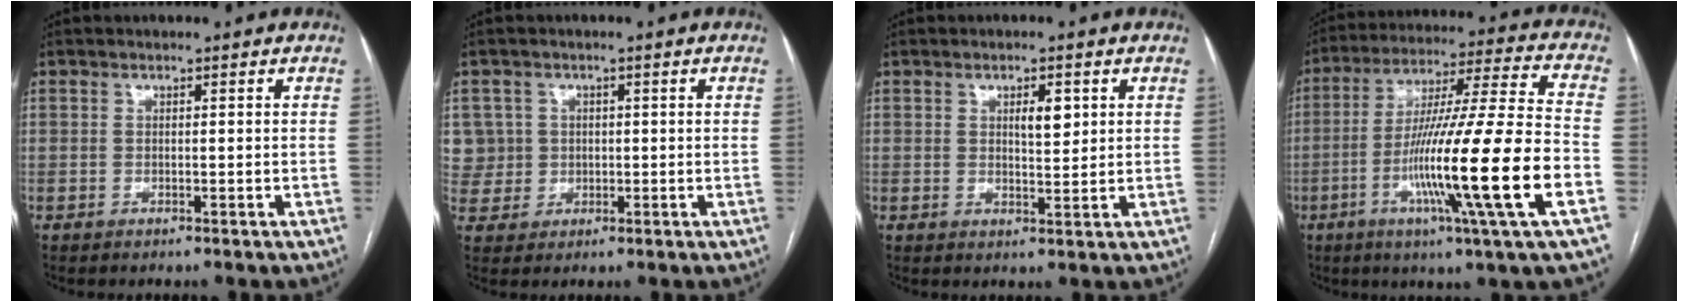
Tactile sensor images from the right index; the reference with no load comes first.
{"total": 5.6, "force": [1.1, 5.4, -0.2], "torque": [0.013, 0.020, 0.028]}
{"total": 3.3, "force": [1.2, 1.1, 2.9], "torque": [-0.044, -0.001, 0.021]}
{"total": 21.9, "force": [-6.9, -1.2, 20.8], "torque": [-0.360, -0.023, -0.128]}